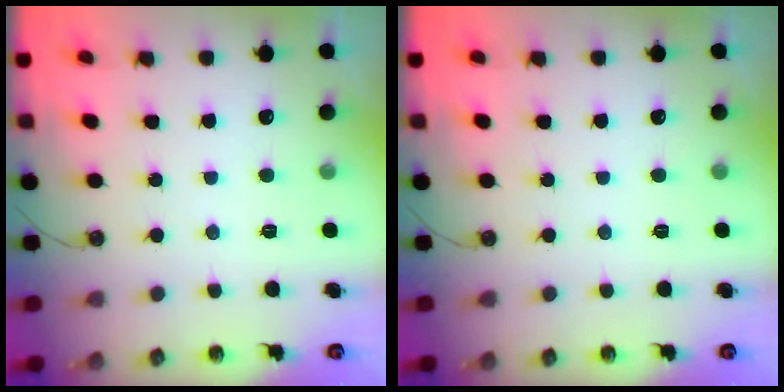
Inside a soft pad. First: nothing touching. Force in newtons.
{"total": 0.0}